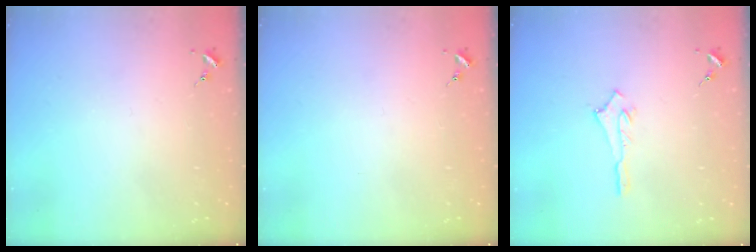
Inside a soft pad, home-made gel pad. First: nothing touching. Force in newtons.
{"total": 0.0}
{"total": 2.7, "press": 2.7, "slide": 0.1}